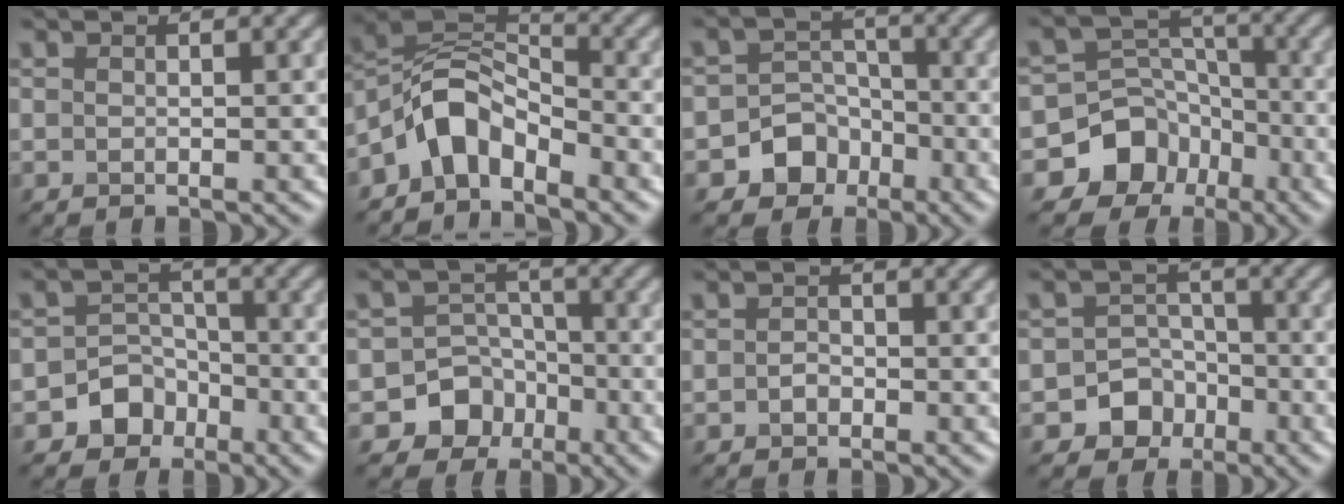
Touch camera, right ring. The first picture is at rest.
{"total": 5.3, "force": [-3.4, 2.9, 2.9], "torque": [-0.041, 0.012, -0.074]}
{"total": 5.1, "force": [-2.7, 4.2, 1.0], "torque": [0.018, 0.004, -0.064]}
{"total": 9.0, "force": [-5.2, 7.2, 1.4], "torque": [-0.003, 0.003, -0.110]}
{"total": 4.2, "force": [-2.4, 3.4, 0.9], "torque": [0.019, 0.008, -0.051]}
{"total": 6.7, "force": [-3.5, 5.6, 0.9], "torque": [0.018, -0.005, -0.085]}
{"total": 1.0, "force": [-0.4, 0.7, 0.5], "torque": [-0.010, -0.002, -0.009]}
{"total": 5.0, "force": [-2.6, 4.2, 0.8], "torque": [0.024, -0.001, -0.061]}